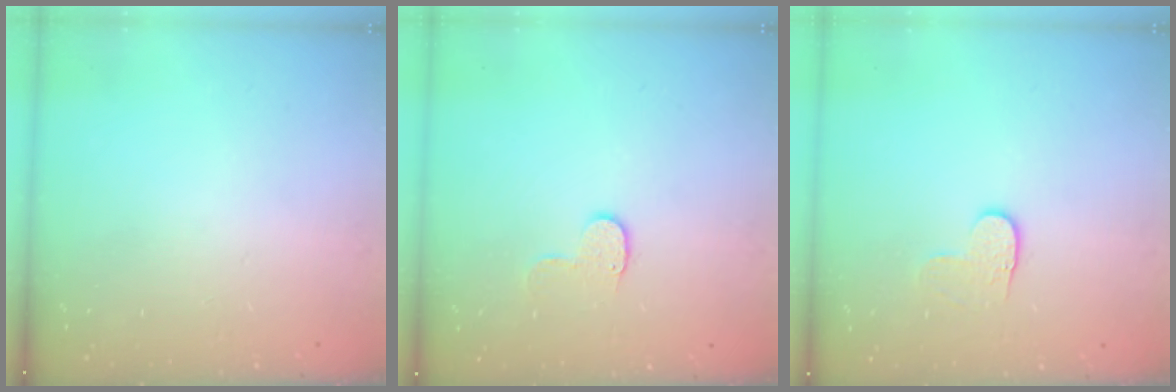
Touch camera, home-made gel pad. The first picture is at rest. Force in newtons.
{"total": 5.5, "press": 5.5, "slide": 0.6}
{"total": 3.6, "press": 3.6, "slide": 0.4}